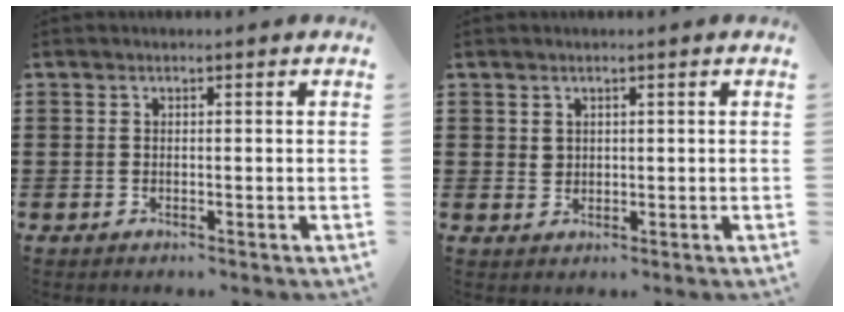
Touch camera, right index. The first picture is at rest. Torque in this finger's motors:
{"motor_torque": [-0.13, 0.14, 0.01, 0.02]}